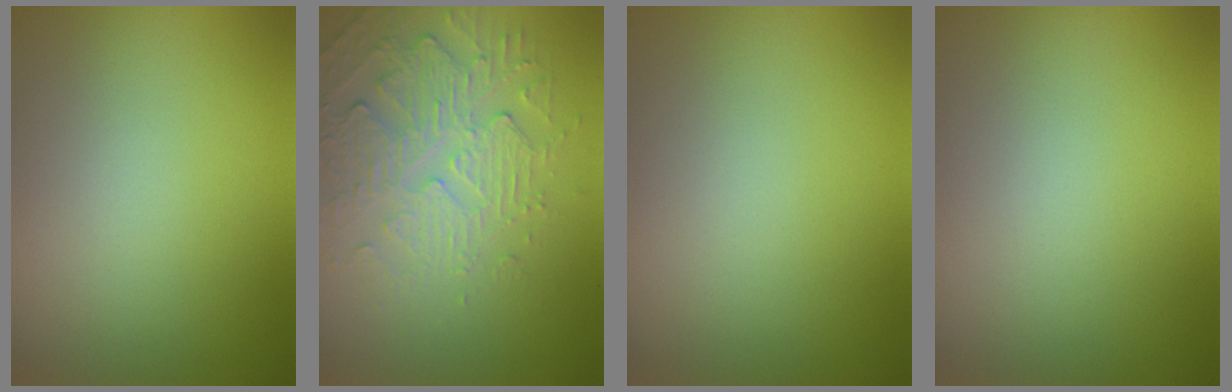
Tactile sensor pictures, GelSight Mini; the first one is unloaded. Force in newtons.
{"total": 4.9, "press": 3.6, "slide": 3.4}
{"total": 0.0}
{"total": 0.0}